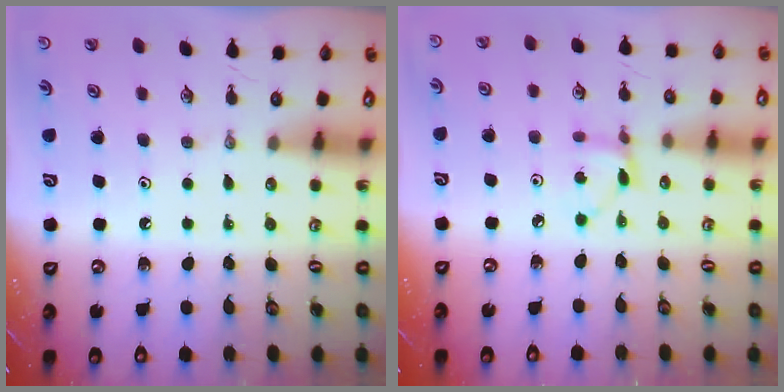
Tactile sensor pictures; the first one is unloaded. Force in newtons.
{"total": 3.7, "press": 3.7, "slide": 0.2}